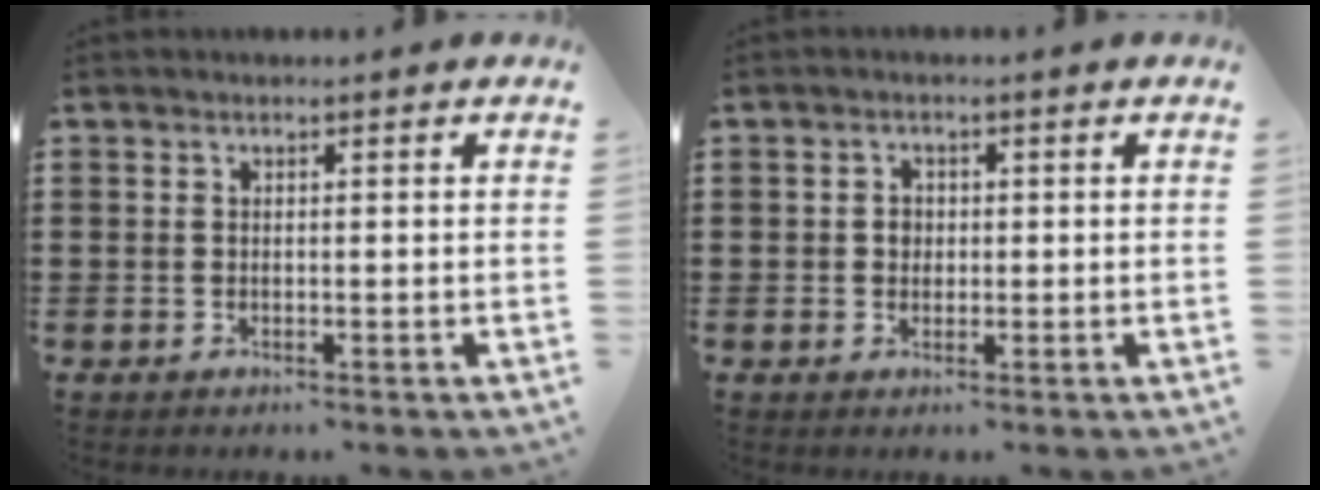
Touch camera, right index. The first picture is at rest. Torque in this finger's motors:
{"motor_torque": [0.40, -0.30, 0.17, 0.03]}